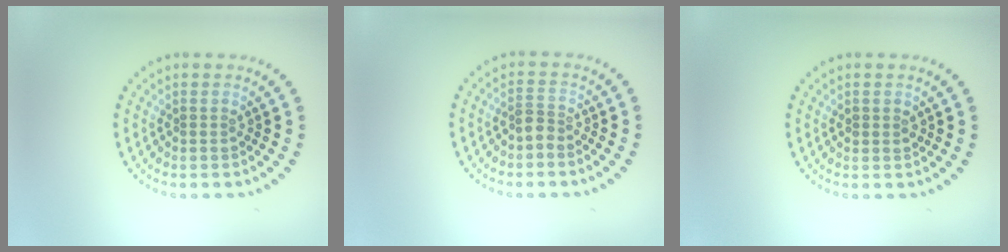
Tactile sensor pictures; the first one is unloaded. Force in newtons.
{"total": 1.2, "press": 0.8, "slide": 0.8}
{"total": 0.9, "press": 0.8, "slide": 0.2}